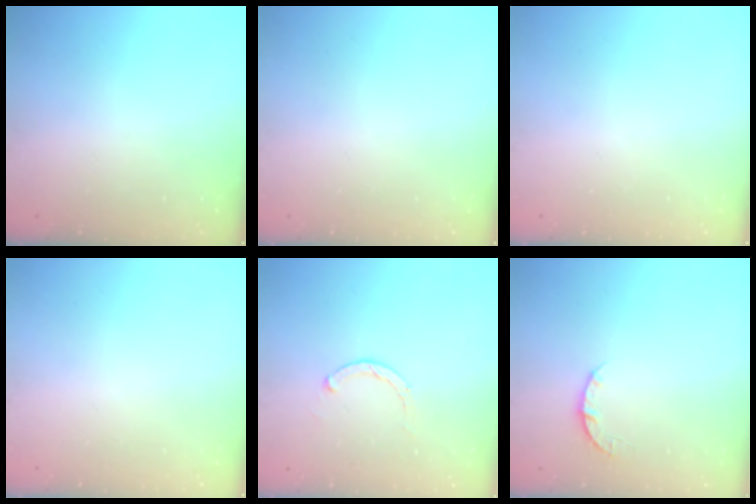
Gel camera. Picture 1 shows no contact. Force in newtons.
{"total": 0.0}
{"total": 0.0}
{"total": 0.0}
{"total": 1.1, "press": 1.0, "slide": 0.3}
{"total": 3.2, "press": 3.2, "slide": 0.5}